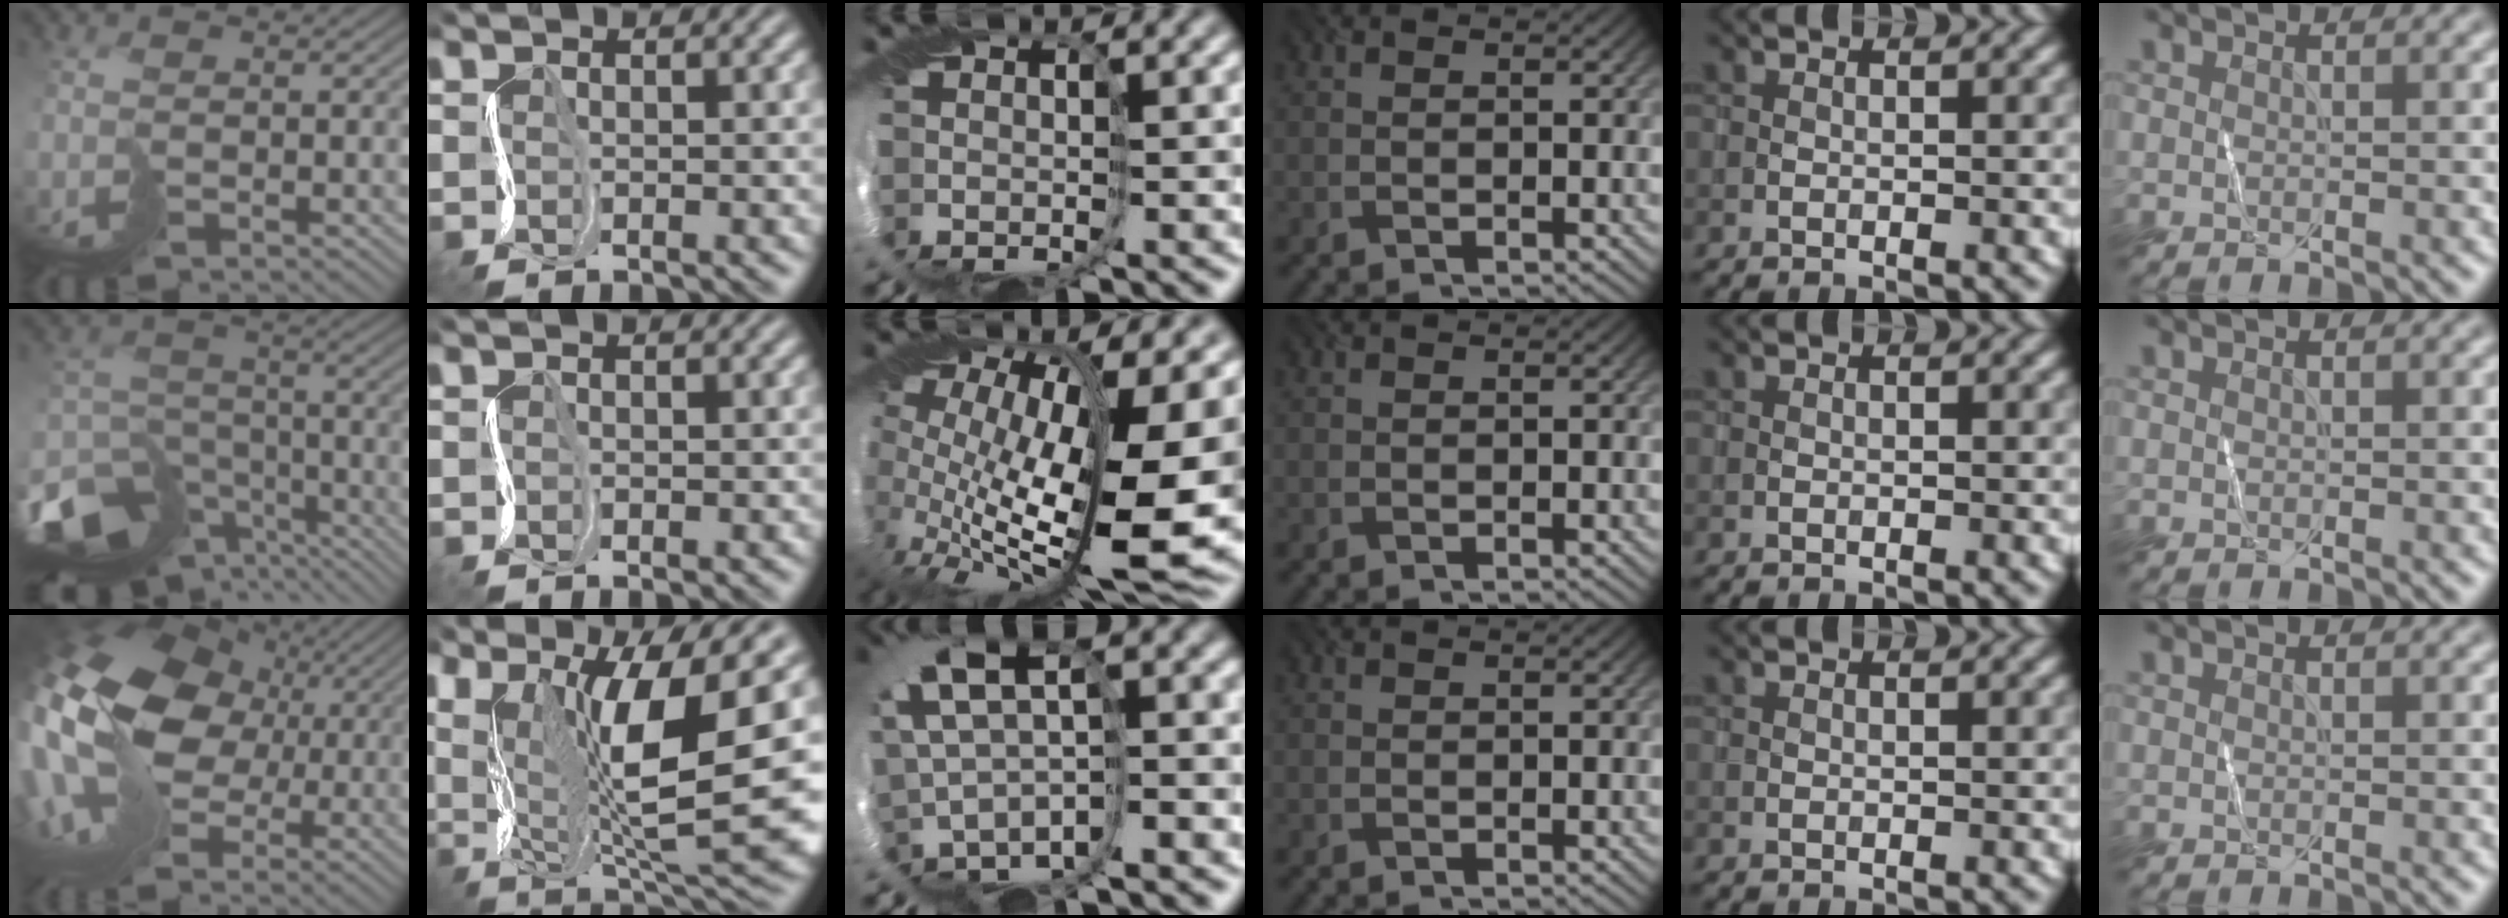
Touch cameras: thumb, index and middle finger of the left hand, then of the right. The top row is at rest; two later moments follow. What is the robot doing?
{"motion": "cut", "object": "paper"}